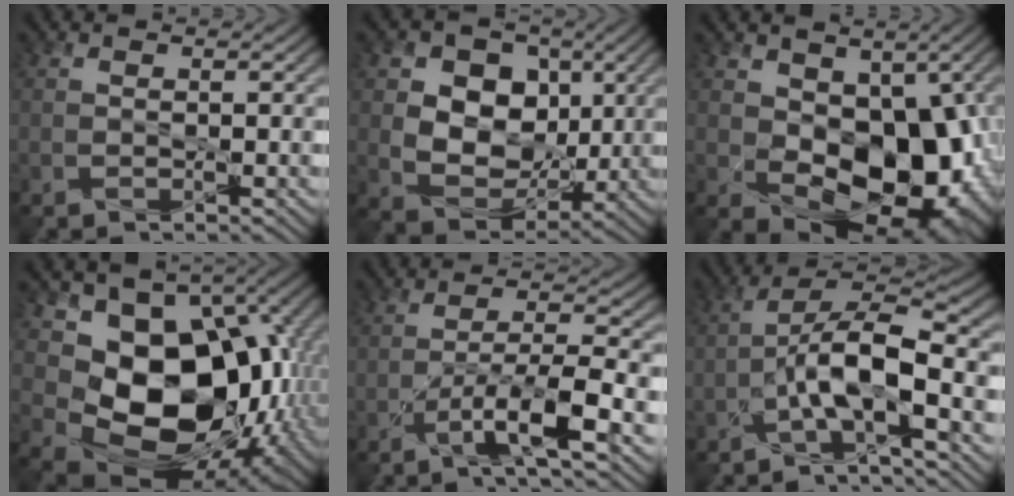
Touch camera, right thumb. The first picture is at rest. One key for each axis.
{"total": 10.9, "fx": 2.2, "fy": 8.4, "fz": 6.6, "tx": -0.142, "ty": -0.002, "tz": 0.033}
{"total": 14.8, "fx": -1.0, "fy": 9.7, "fz": 11.2, "tx": -0.147, "ty": -0.033, "tz": -0.003}
{"total": 16.5, "fx": -0.2, "fy": 12.2, "fz": 11.1, "tx": -0.169, "ty": -0.044, "tz": 0.023}
{"total": 6.6, "fx": -4.1, "fy": 0.3, "fz": 5.2, "tx": -0.090, "ty": 0.013, "tz": -0.076}
{"total": 8.2, "fx": -3.6, "fy": 1.5, "fz": 7.1, "tx": -0.123, "ty": 0.022, "tz": -0.074}